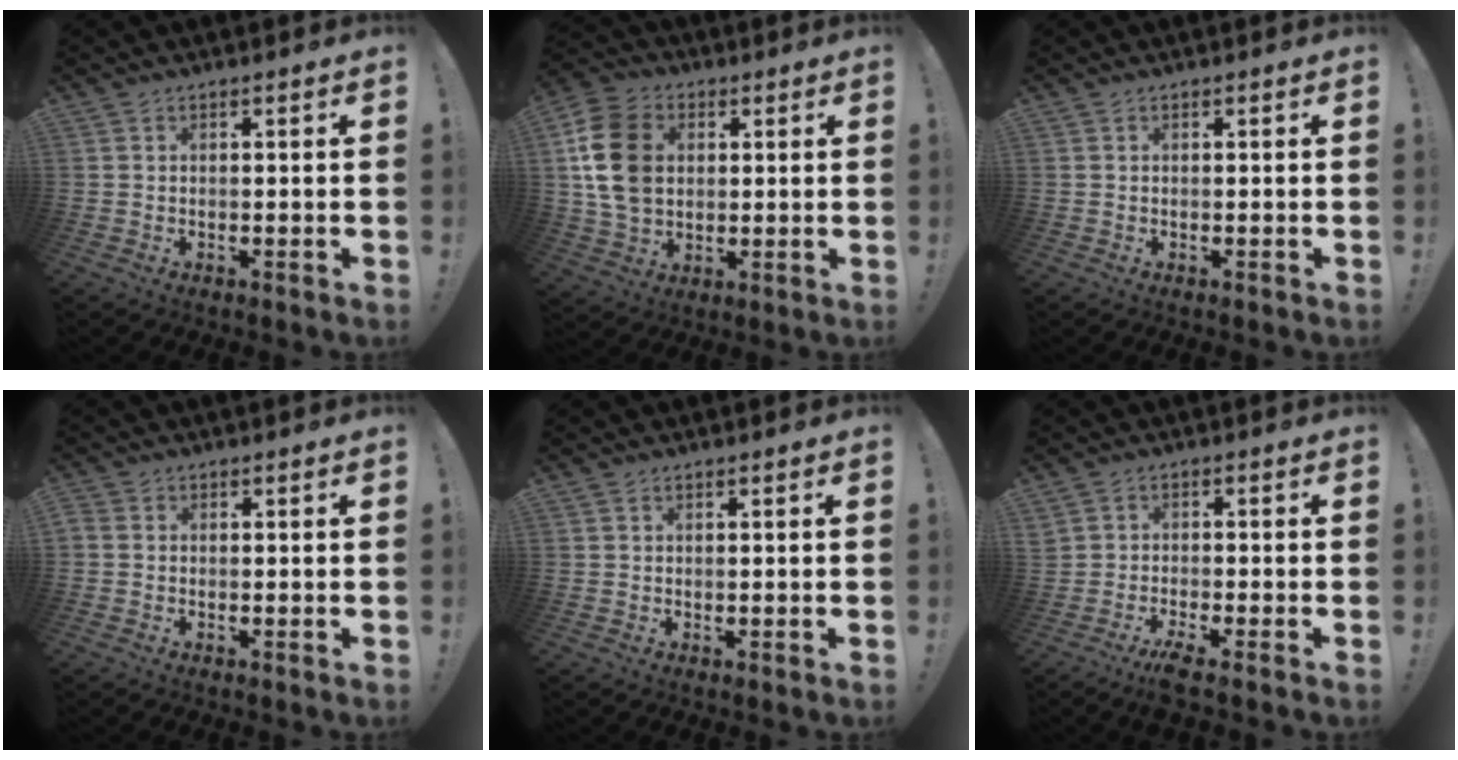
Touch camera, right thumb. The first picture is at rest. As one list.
[{"total": 17.4, "force": [2.8, 13.4, 10.8], "torque": [-0.193, 0.002, 0.058]}, {"total": 0.0}, {"total": 1.2, "force": [-0.4, 0.9, 0.6], "torque": [-0.019, 0.006, -0.004]}, {"total": 0.6, "force": [0.4, 0.3, 0.1], "torque": [0.004, -0.002, 0.008]}, {"total": 4.4, "force": [-3.4, 0.3, 2.7], "torque": [-0.062, 0.006, -0.060]}]